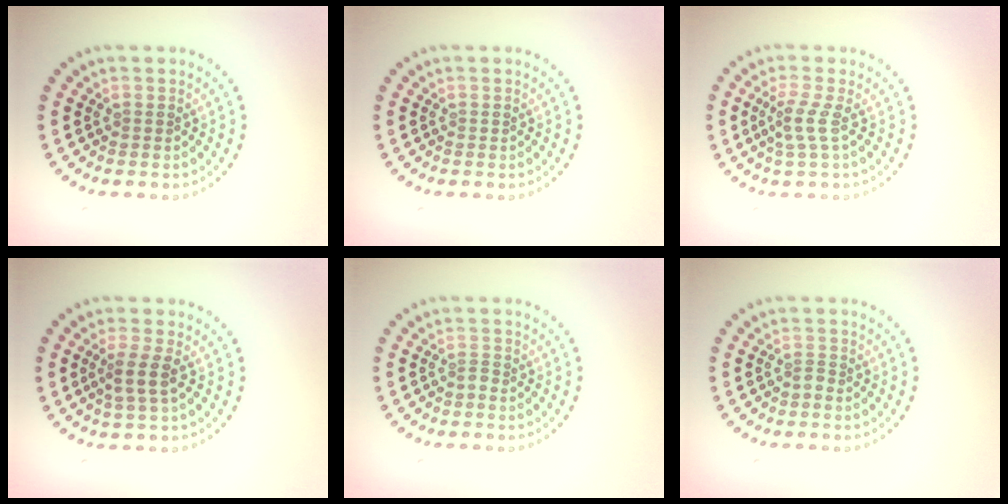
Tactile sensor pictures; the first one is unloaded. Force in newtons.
{"total": 0.0}
{"total": 2.0, "press": 1.4, "slide": 1.5}
{"total": 2.2, "press": 1.7, "slide": 1.4}
{"total": 0.9, "press": 0.5, "slide": 0.7}
{"total": 0.9, "press": 0.5, "slide": 0.8}